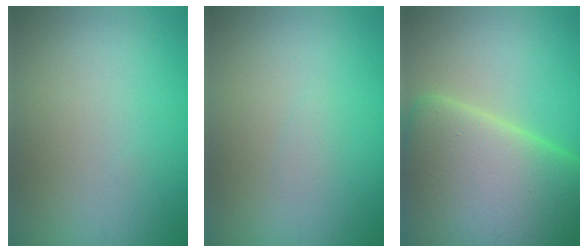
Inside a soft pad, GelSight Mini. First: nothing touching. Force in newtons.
{"total": 0.5, "press": 0.5, "slide": 0.1}
{"total": 15.8, "press": 15.7, "slide": 0.9}